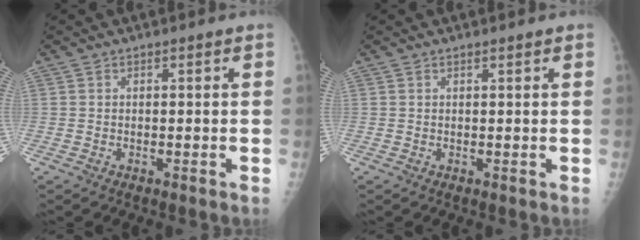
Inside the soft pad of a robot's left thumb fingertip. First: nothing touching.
{"total": 0.6, "force": [0.5, 0.0, 0.3], "torque": [-0.008, -0.002, 0.009]}